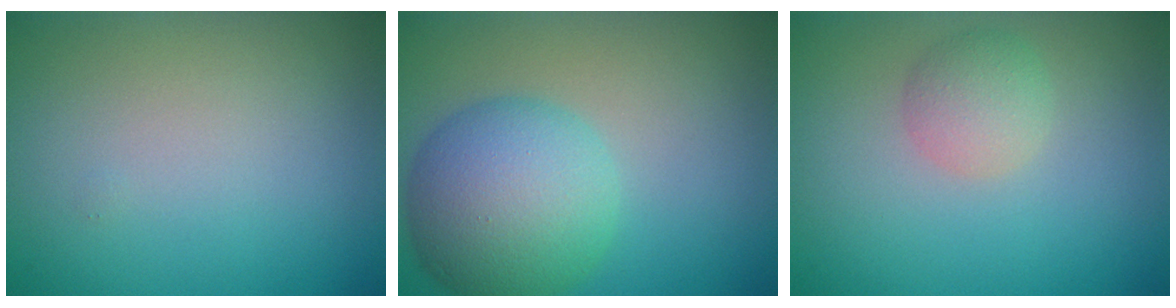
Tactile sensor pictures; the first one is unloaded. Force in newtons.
{"total": 7.9, "press": 7.9, "slide": 0.1}
{"total": 2.3, "press": 2.3, "slide": 0.2}